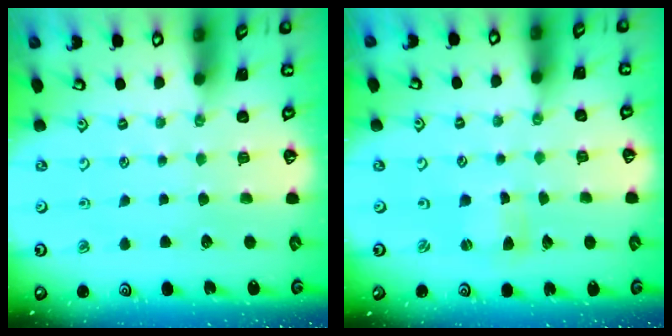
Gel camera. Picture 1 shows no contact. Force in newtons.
{"total": 0.7, "press": 0.7, "slide": 0.1}